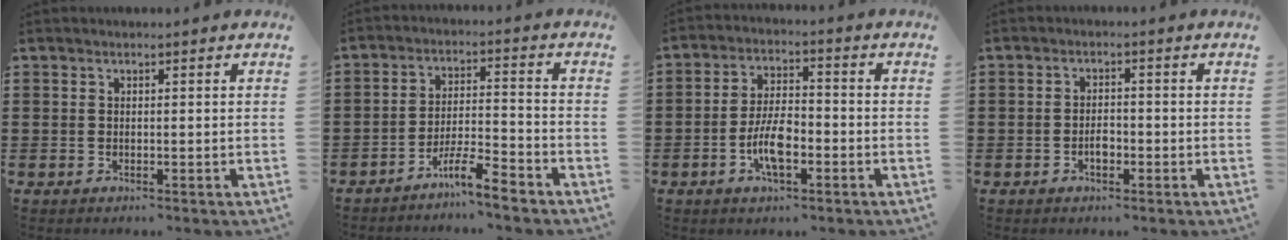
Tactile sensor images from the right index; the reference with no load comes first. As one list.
[{"total": 6.3, "force": [-5.4, 0.3, 3.3], "torque": [-0.070, -0.003, -0.102]}, {"total": 7.4, "force": [-2.5, 2.9, 6.3], "torque": [-0.138, 0.000, -0.053]}, {"total": 2.5, "force": [-1.0, 1.2, 2.0], "torque": [-0.039, 0.002, -0.018]}]